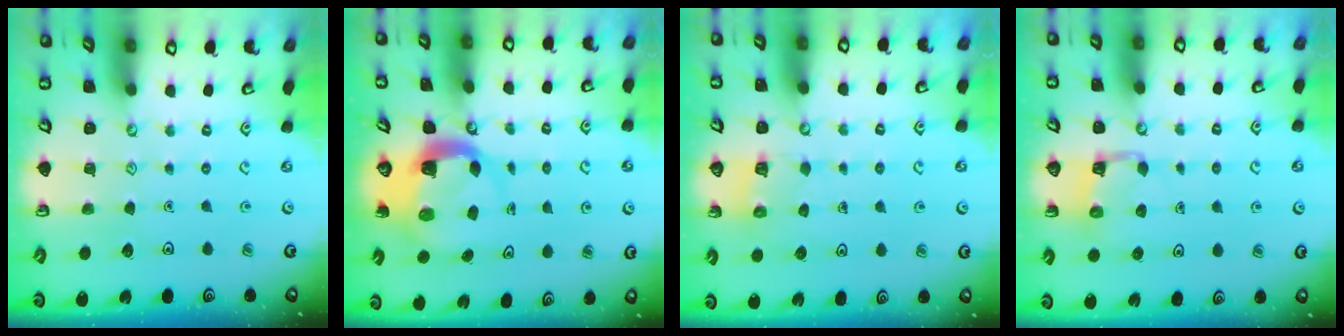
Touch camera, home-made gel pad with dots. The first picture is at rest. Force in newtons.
{"total": 4.8, "press": 4.8, "slide": 0.7}
{"total": 2.5, "press": 2.5, "slide": 0.1}
{"total": 3.4, "press": 3.3, "slide": 0.5}